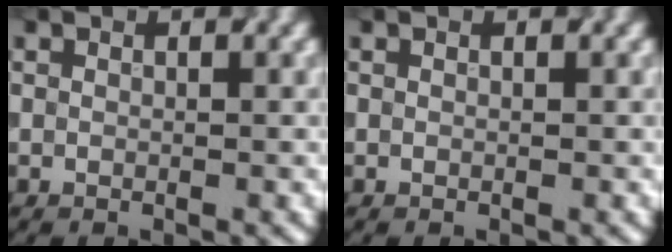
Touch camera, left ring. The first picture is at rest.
{"total": 0.0}